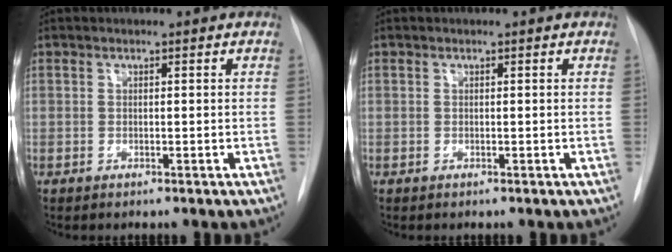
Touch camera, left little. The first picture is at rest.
{"total": 0.0}